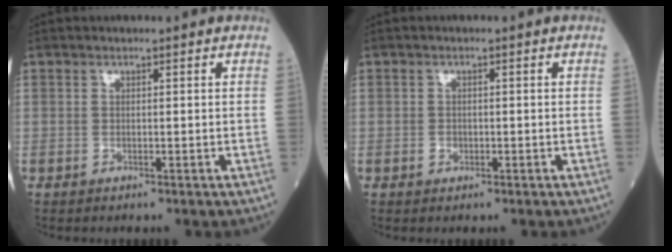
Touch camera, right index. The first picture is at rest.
{"total": 1.1, "force": [-0.4, 0.9, 0.4], "torque": [-0.007, 0.003, -0.005]}